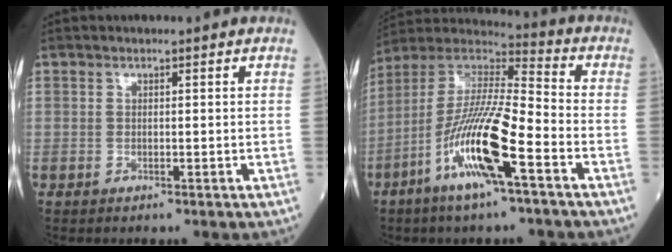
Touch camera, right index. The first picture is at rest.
{"total": 15.8, "force": [-6.7, 1.5, 14.3], "torque": [-0.288, -0.010, -0.132]}